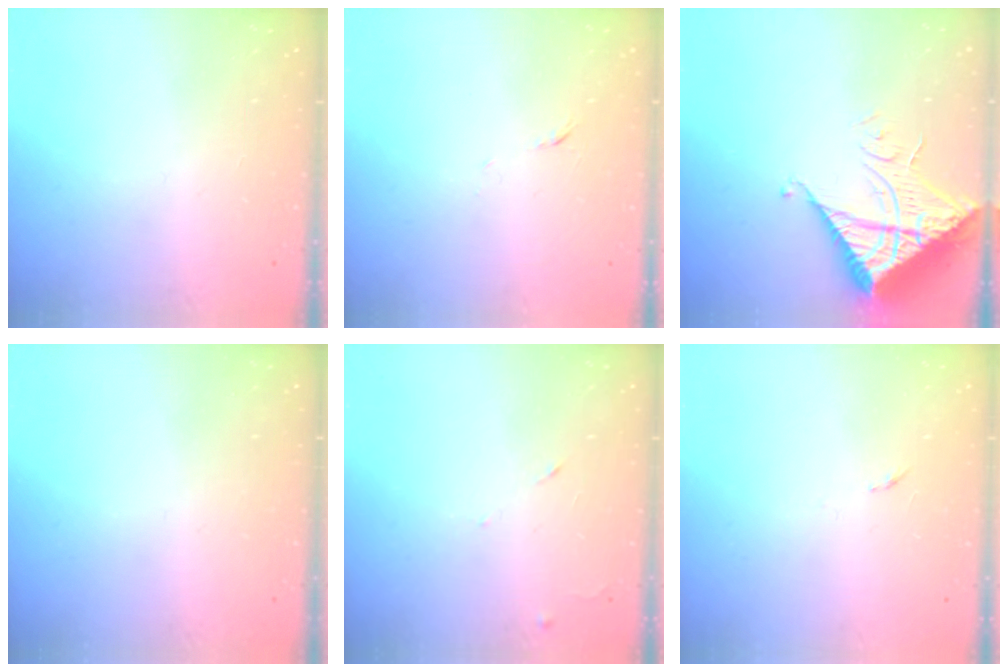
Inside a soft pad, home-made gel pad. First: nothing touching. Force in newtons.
{"total": 4.4, "press": 4.3, "slide": 0.8}
{"total": 12.1, "press": 12.0, "slide": 1.3}
{"total": 0.0}
{"total": 5.5, "press": 5.5, "slide": 0.8}
{"total": 2.6, "press": 2.6, "slide": 0.4}